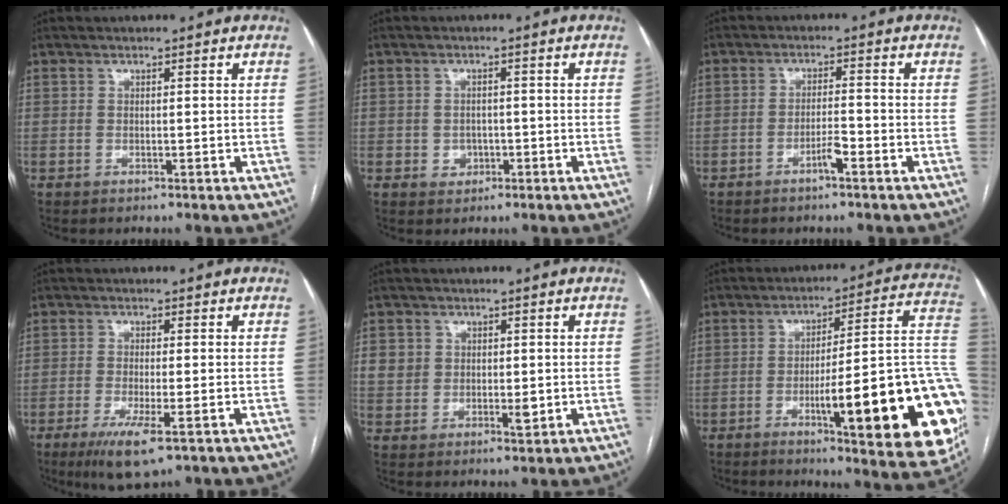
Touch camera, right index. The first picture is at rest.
{"total": 2.6, "force": [-0.8, 2.3, 0.8], "torque": [-0.005, 0.007, -0.006]}
{"total": 2.8, "force": [-1.8, 0.2, 2.2], "torque": [-0.037, 0.001, -0.032]}
{"total": 6.8, "force": [-3.5, 0.8, 5.8], "torque": [-0.109, -0.019, -0.056]}
{"total": 4.9, "force": [0.6, 4.0, 2.7], "torque": [-0.035, 0.001, 0.015]}
{"total": 26.5, "force": [-7.3, 3.6, 25.2], "torque": [-0.244, 0.007, -0.093]}